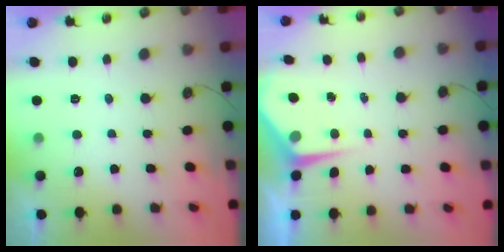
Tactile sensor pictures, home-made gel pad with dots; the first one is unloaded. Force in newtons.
{"total": 4.8, "press": 4.8, "slide": 0.5}